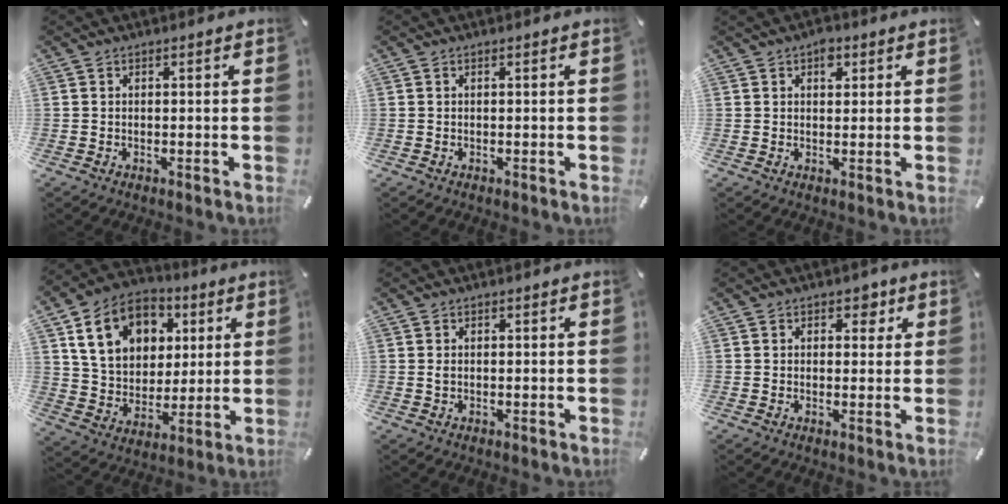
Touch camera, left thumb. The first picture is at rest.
{"total": 0.0}
{"total": 3.3, "force": [1.4, 2.3, 1.9], "torque": [-0.010, -0.006, 0.017]}
{"total": 15.1, "force": [5.8, 12.1, 7.0], "torque": [-0.137, -0.008, 0.114]}
{"total": 0.7, "force": [0.2, 0.5, 0.5], "torque": [-0.010, 0.002, 0.002]}
{"total": 3.8, "force": [1.7, 2.8, 1.8], "torque": [-0.001, -0.008, 0.021]}